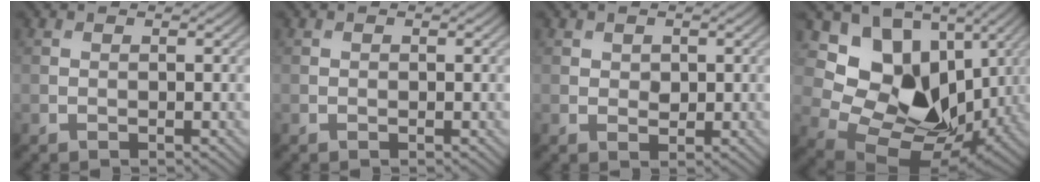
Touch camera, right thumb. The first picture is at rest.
{"total": 0.0}
{"total": 1.3, "force": [0.5, 1.1, 0.6], "torque": [-0.013, -0.005, 0.010]}
{"total": 15.0, "force": [2.8, 11.1, 9.8], "torque": [-0.189, -0.014, 0.062]}